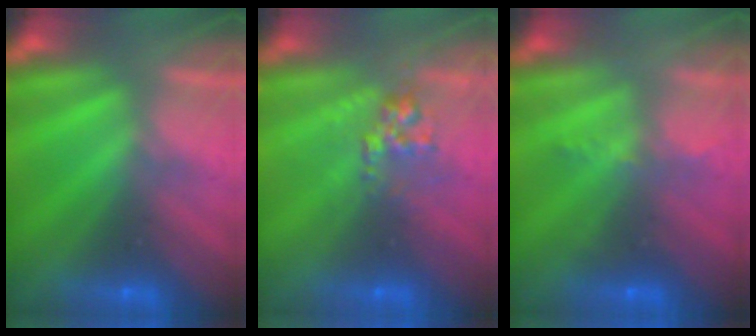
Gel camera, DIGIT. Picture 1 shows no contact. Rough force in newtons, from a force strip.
{"total": 2.7}
{"total": 2.3}